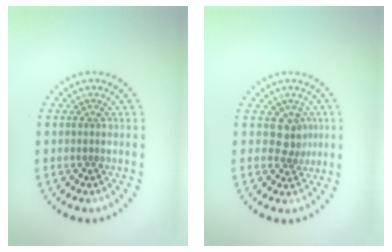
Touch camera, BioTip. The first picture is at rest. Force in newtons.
{"total": 2.2, "press": 1.7, "slide": 1.5}